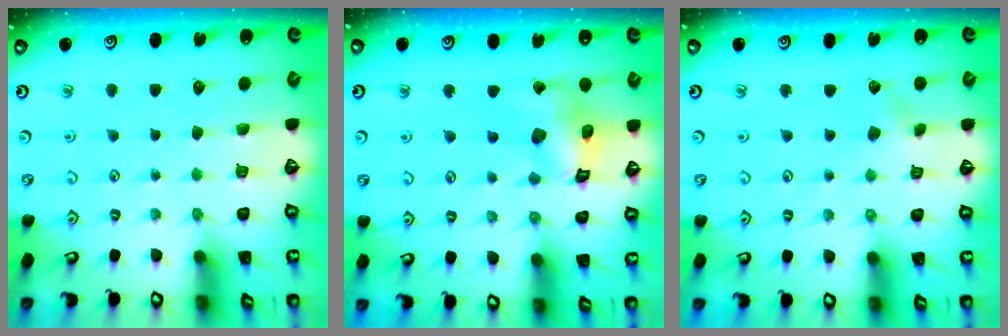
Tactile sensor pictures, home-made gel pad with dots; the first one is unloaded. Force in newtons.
{"total": 13.6, "press": 13.4, "slide": 1.9}
{"total": 2.0, "press": 1.9, "slide": 0.3}